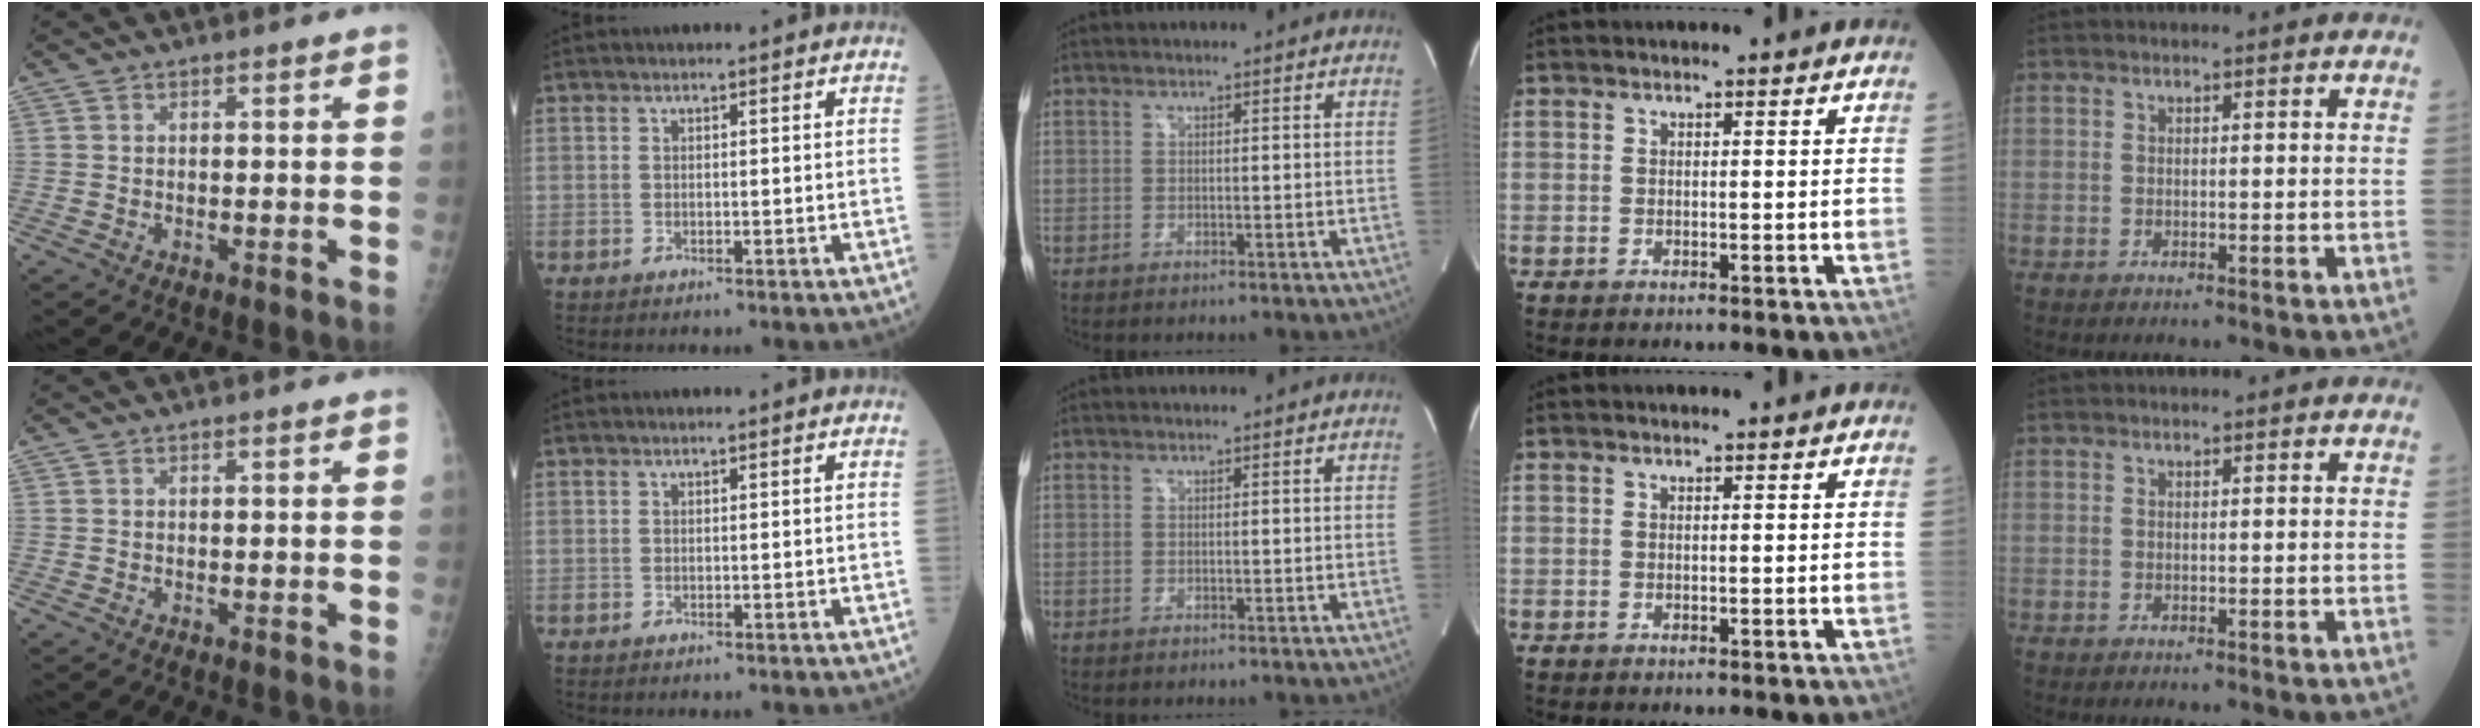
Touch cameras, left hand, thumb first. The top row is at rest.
{}